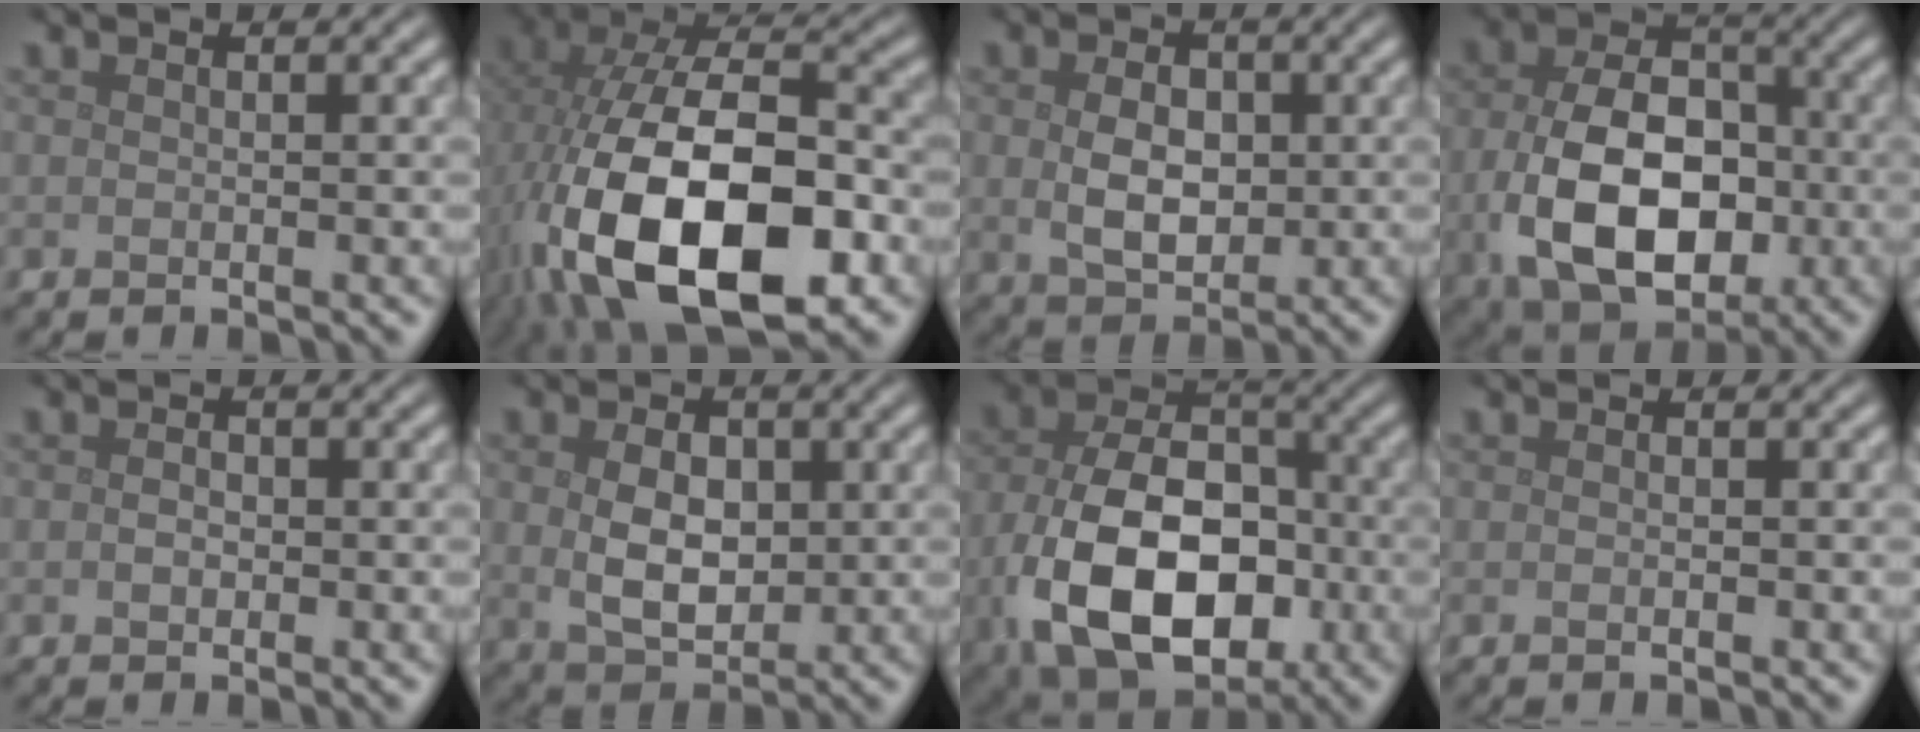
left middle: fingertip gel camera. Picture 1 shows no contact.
{"total": 17.6, "force": [-5.0, 9.4, 14.0], "torque": [-0.270, -0.025, -0.075]}
{"total": 4.2, "force": [0.1, 2.9, 3.1], "torque": [-0.060, -0.004, 0.003]}
{"total": 11.4, "force": [-2.0, 7.7, 8.2], "torque": [-0.168, -0.025, -0.025]}
{"total": 1.0, "force": [-0.2, 0.8, 0.7], "torque": [-0.014, -0.002, -0.006]}
{"total": 4.8, "force": [0.3, 3.2, 3.6], "torque": [-0.070, -0.005, 0.009]}
{"total": 13.2, "force": [-3.4, 8.7, 9.4], "torque": [-0.182, -0.035, -0.057]}
{"total": 0.6, "force": [-0.1, 0.2, 0.5], "torque": [-0.005, -0.005, -0.001]}